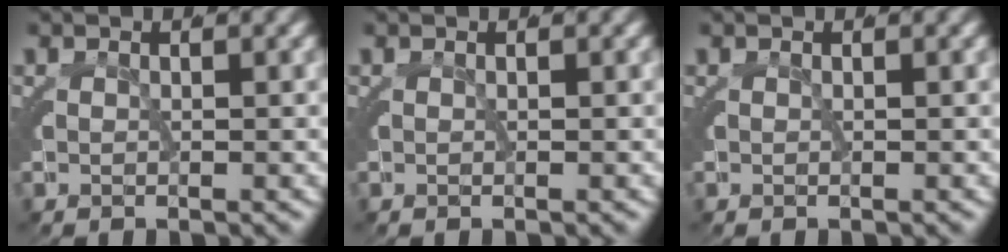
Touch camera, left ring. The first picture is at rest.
{"total": 0.0}
{"total": 1.7, "force": [-0.2, -1.6, -0.6], "torque": [0.024, -0.004, 0.000]}